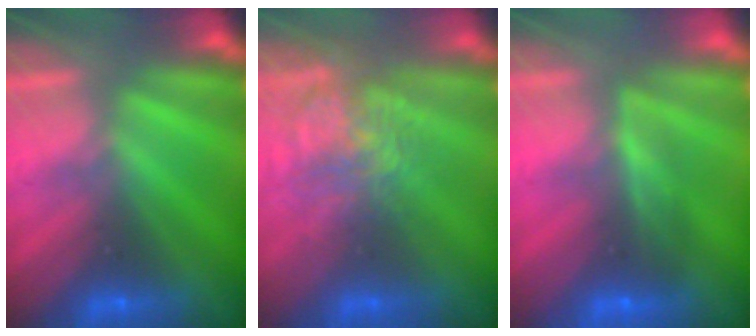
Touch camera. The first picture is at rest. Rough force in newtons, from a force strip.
{"total": 3.5}
{"total": 1.8}